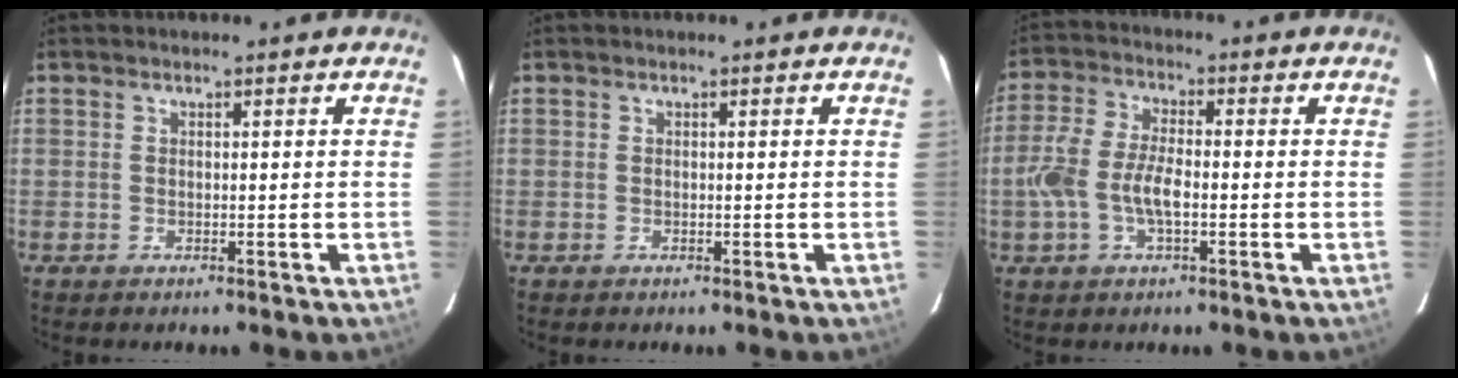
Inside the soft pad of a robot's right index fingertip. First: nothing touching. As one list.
[{"total": 0.0}, {"total": 8.4, "force": [-2.0, 3.6, 7.3], "torque": [-0.155, 0.003, -0.038]}]